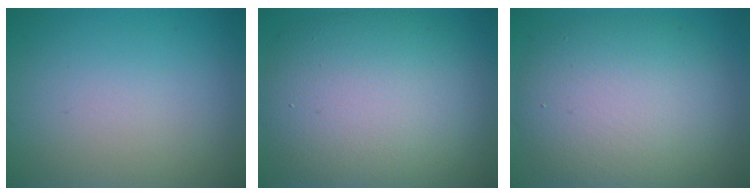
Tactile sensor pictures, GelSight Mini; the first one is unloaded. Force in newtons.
{"total": 11.4, "press": 11.4, "slide": 0.8}
{"total": 8.9, "press": 8.9, "slide": 0.5}